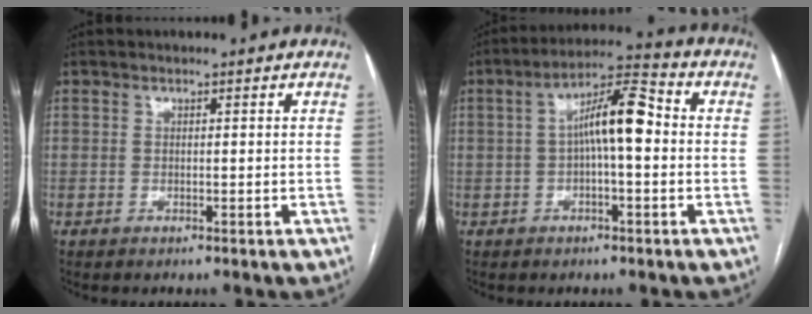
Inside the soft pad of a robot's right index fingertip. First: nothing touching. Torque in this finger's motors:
{"motor_torque": [1.26, 0.20, 0.37, 0.16]}